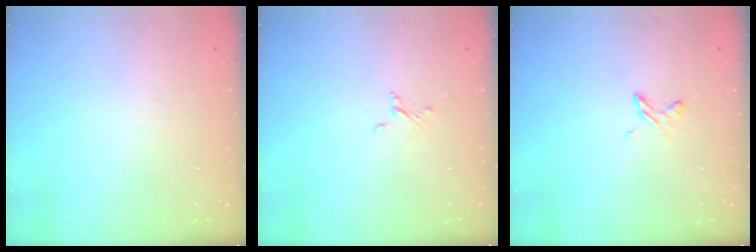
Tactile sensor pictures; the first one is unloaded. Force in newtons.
{"total": 2.0, "press": 2.0, "slide": 0.1}
{"total": 4.5, "press": 4.5, "slide": 0.5}